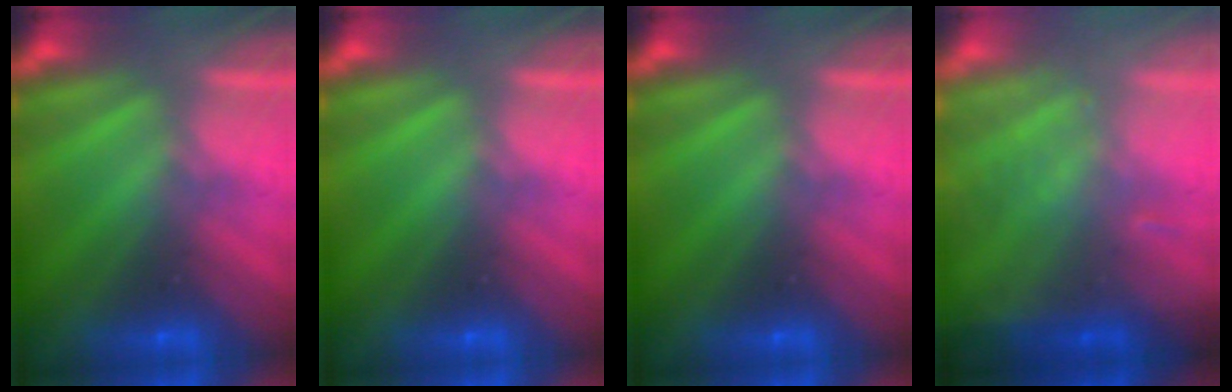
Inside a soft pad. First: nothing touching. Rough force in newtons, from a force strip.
{"total": 0.0}
{"total": 0.0}
{"total": 2.5}